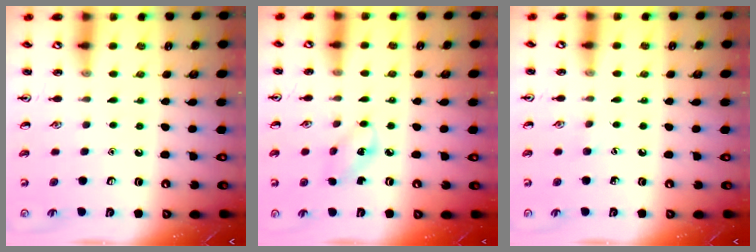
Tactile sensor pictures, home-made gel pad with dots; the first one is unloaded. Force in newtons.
{"total": 4.2, "press": 4.1, "slide": 1.1}
{"total": 3.6, "press": 3.5, "slide": 1.0}